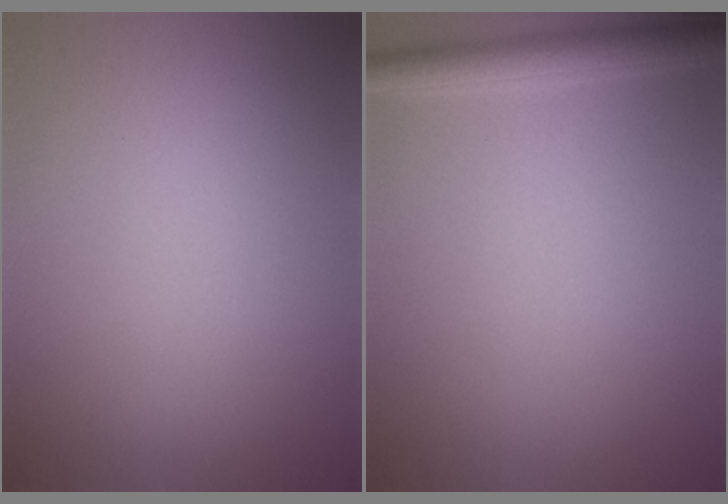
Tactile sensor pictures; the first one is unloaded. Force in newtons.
{"total": 2.5, "press": 2.5, "slide": 0.1}